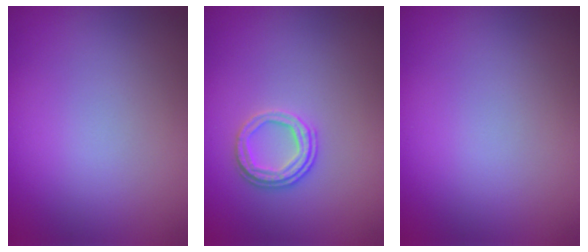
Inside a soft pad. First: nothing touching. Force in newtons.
{"total": 2.5, "press": 2.3, "slide": 0.9}
{"total": 0.0}